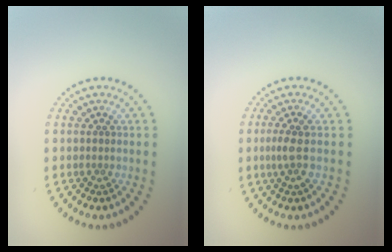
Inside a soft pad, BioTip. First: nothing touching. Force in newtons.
{"total": 1.9, "press": 1.5, "slide": 1.2}